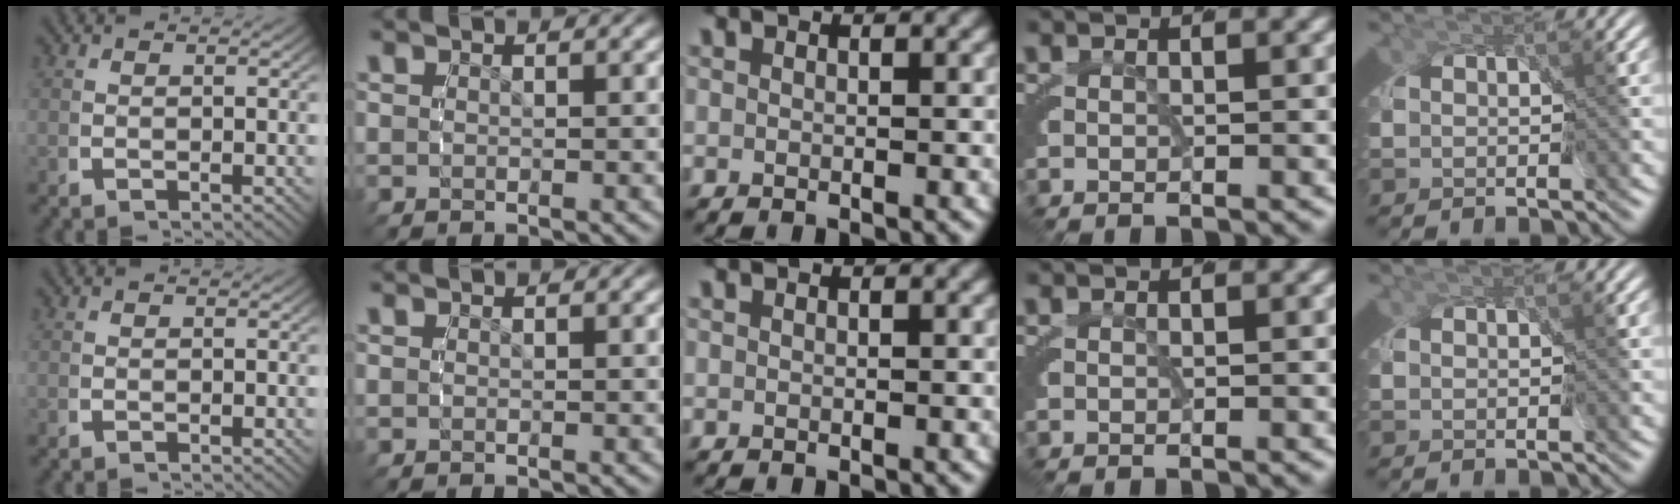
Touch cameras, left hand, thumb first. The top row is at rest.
{}